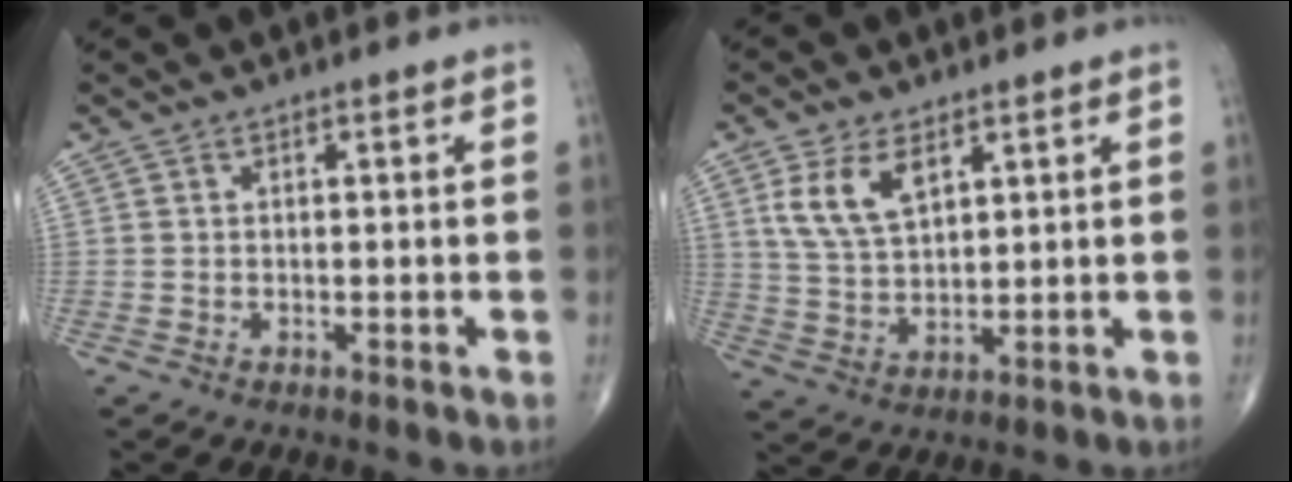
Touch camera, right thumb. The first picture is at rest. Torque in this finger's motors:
{"motor_torque": [0.05, 0.05, 0.07, -0.06, 0.16]}